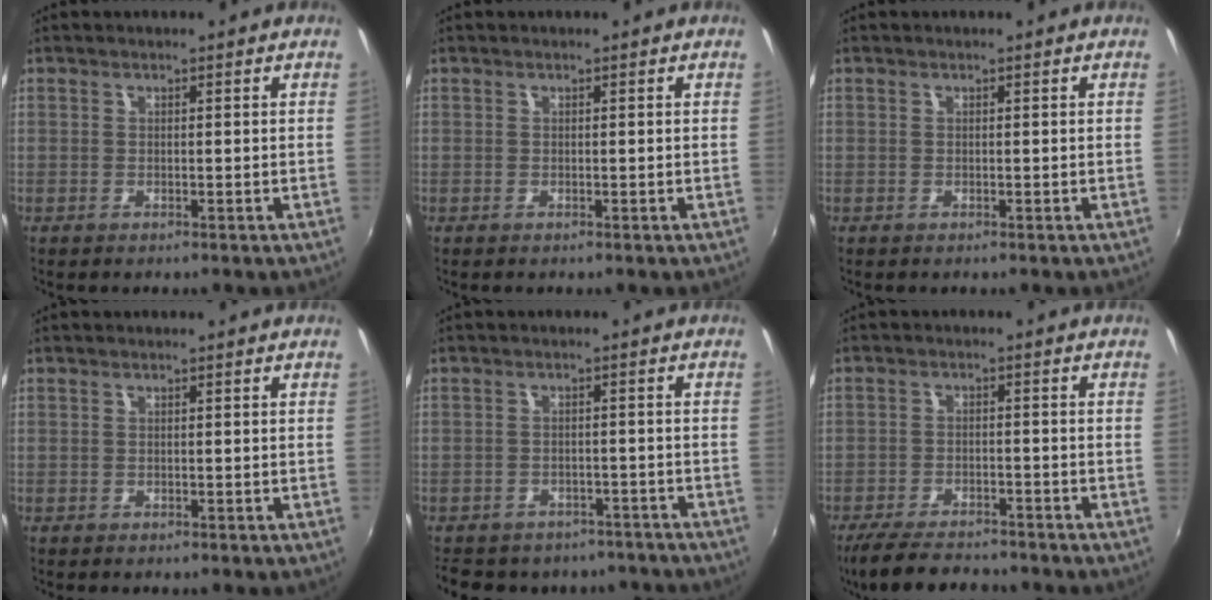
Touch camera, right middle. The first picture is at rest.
{"total": 0.0}
{"total": 0.0}
{"total": 0.0}
{"total": 14.7, "force": [-11.9, 6.9, 5.0], "torque": [-0.115, 0.001, -0.147]}
{"total": 10.0, "force": [-8.6, 2.7, 4.3], "torque": [-0.109, -0.023, -0.143]}